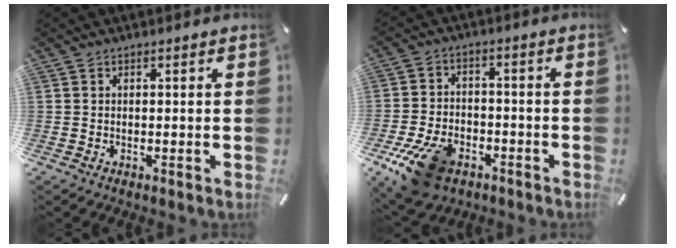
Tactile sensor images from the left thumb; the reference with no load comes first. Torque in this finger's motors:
{"motor_torque": [-0.58, 1.28, 0.65, 0.31, 0.15]}